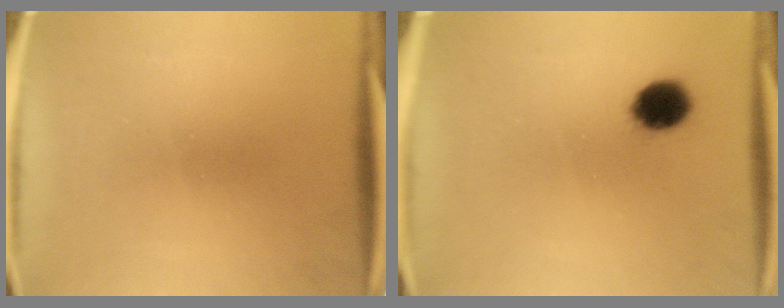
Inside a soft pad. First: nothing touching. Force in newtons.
{"total": 7.4}